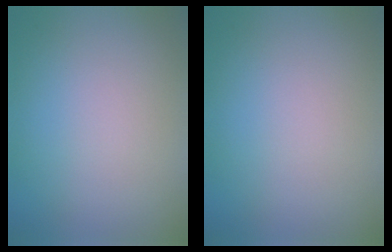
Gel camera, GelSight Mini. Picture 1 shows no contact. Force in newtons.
{"total": 0.0}